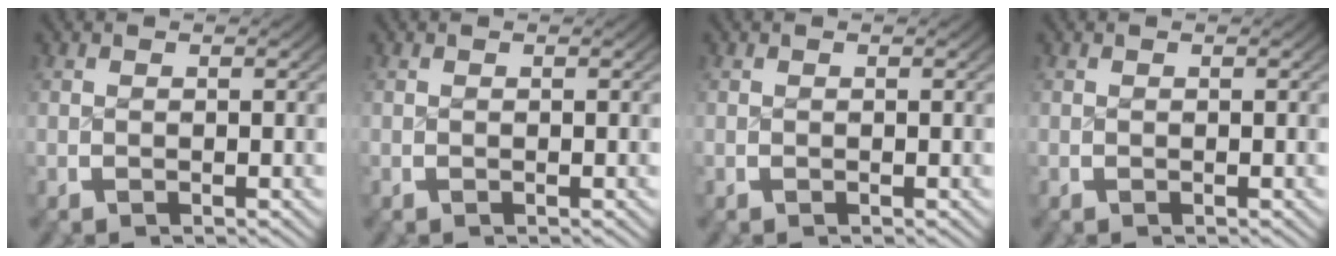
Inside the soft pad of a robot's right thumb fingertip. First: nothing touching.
{"total": 0.0}
{"total": 0.0}
{"total": 0.0}